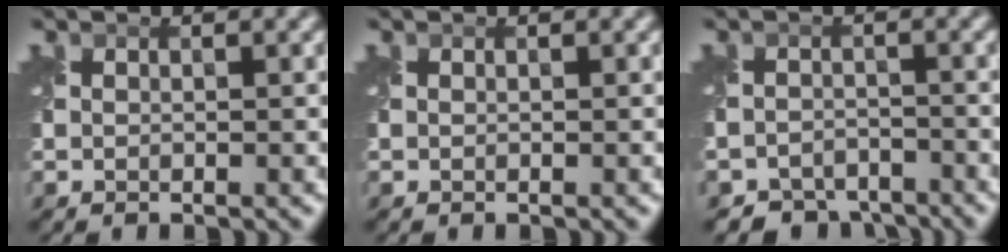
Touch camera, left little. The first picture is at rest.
{"total": 0.0}
{"total": 4.1, "force": [-3.7, 1.9, 0.3], "torque": [0.009, -0.007, -0.061]}